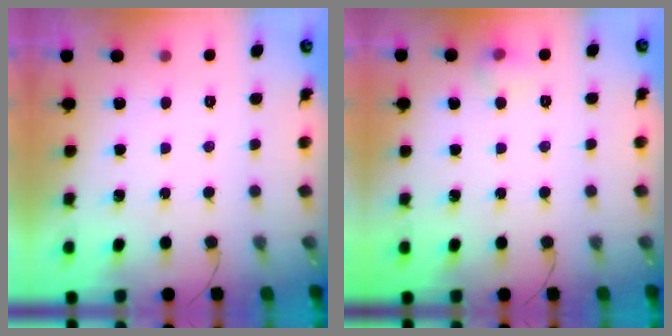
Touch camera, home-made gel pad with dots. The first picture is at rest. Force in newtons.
{"total": 7.9, "press": 4.8, "slide": 6.3}